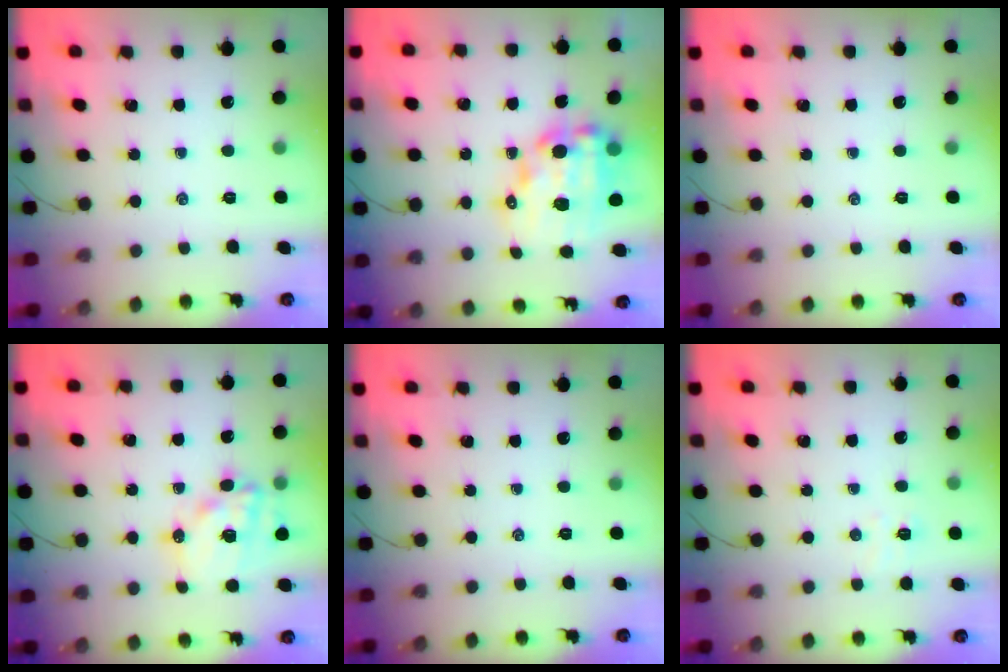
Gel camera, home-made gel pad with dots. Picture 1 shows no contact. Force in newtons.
{"total": 15.4, "press": 15.0, "slide": 3.5}
{"total": 0.0}
{"total": 14.5, "press": 14.1, "slide": 3.3}
{"total": 0.0}
{"total": 3.5, "press": 3.4, "slide": 0.9}